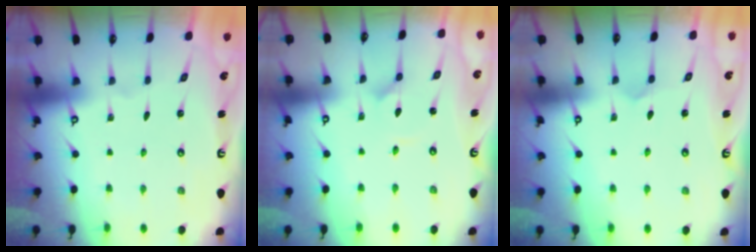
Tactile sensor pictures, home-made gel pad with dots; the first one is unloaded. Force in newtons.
{"total": 1.2, "press": 1.1, "slide": 0.2}
{"total": 2.5, "press": 2.5, "slide": 0.2}